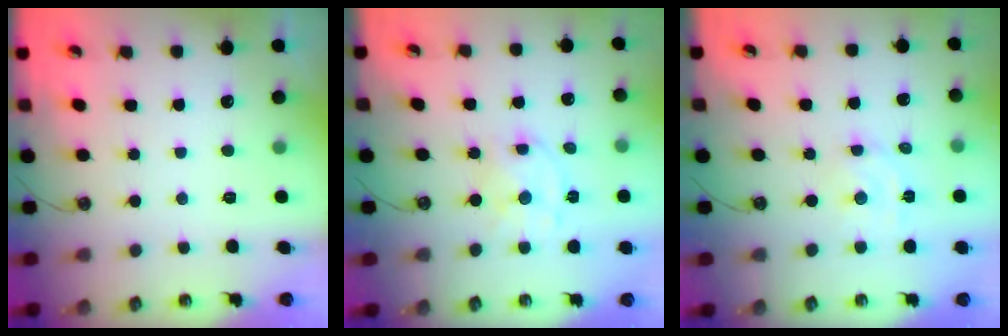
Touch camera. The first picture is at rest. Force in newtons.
{"total": 8.0, "press": 8.0, "slide": 0.5}
{"total": 3.6, "press": 3.6, "slide": 0.5}